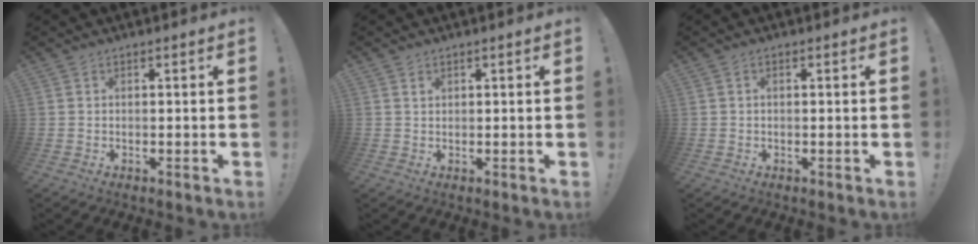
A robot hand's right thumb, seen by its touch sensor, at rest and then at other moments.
{"total": 1.8, "force": [1.0, 1.5, 0.5], "torque": [0.005, -0.007, 0.015]}
{"total": 0.8, "force": [-0.3, 0.4, 0.6], "torque": [-0.012, 0.003, -0.005]}